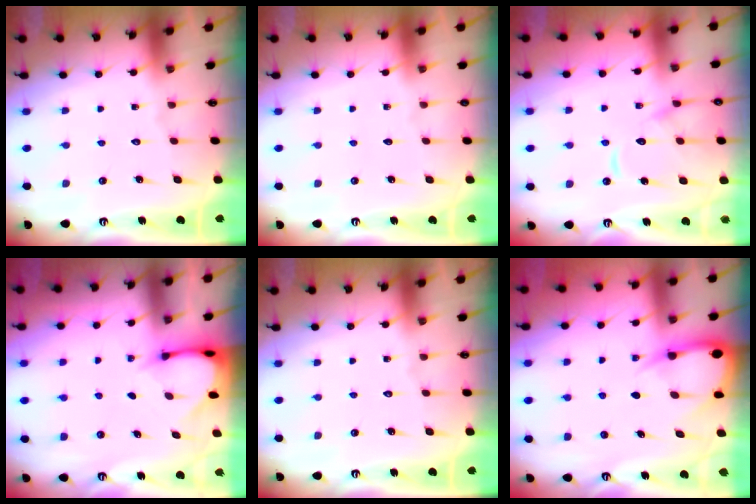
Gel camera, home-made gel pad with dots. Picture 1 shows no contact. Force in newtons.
{"total": 0.0}
{"total": 11.4, "press": 11.4, "slide": 1.1}
{"total": 3.3, "press": 3.3, "slide": 0.2}
{"total": 0.0}
{"total": 5.8, "press": 5.8, "slide": 0.6}